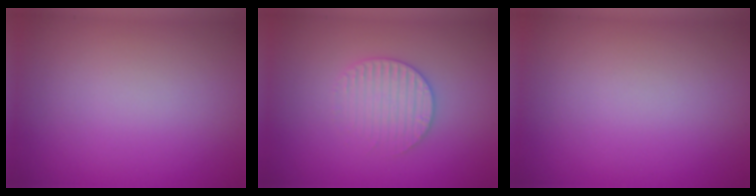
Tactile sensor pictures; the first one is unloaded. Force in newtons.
{"total": 2.8, "press": 2.7, "slide": 0.6}
{"total": 0.0}